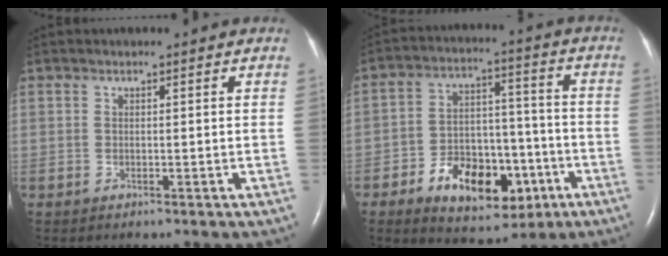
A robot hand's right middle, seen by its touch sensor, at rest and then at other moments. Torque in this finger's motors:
{"motor_torque": [1.25, -0.88, 0.44, 0.08]}